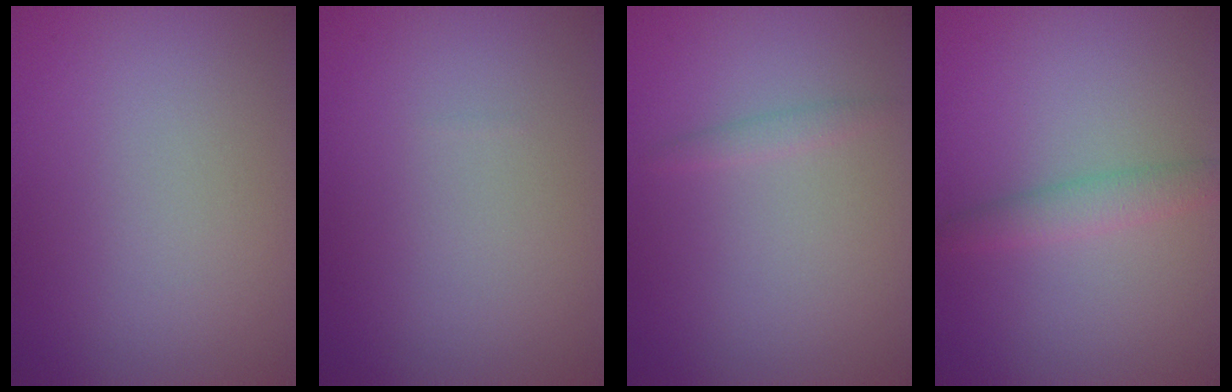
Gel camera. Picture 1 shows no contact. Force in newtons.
{"total": 0.0}
{"total": 0.9, "press": 0.9, "slide": 0.0}
{"total": 2.0, "press": 2.0, "slide": 0.0}